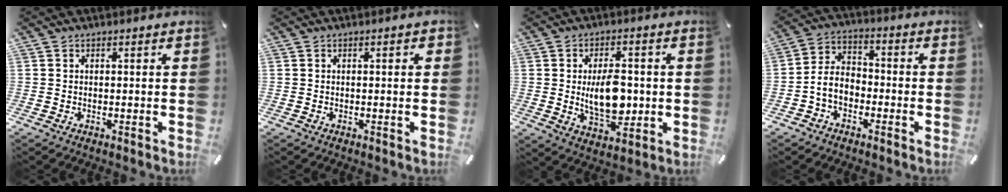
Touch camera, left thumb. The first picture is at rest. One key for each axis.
{"total": 1.2, "fx": 0.1, "fy": 0.3, "fz": 1.1, "tx": -0.022, "ty": 0.002, "tz": 0.000}
{"total": 11.7, "fx": -0.2, "fy": 6.9, "fz": 9.4, "tx": -0.164, "ty": -0.005, "tz": -0.008}
{"total": 6.7, "fx": -3.0, "fy": 5.0, "fz": 3.3, "tx": -0.078, "ty": 0.015, "tz": -0.061}